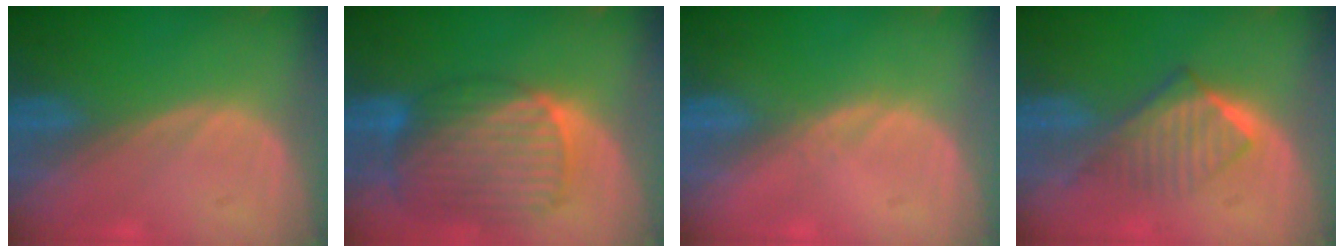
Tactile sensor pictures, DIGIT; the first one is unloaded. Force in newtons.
{"total": 10.7, "press": 9.2, "slide": 5.4}
{"total": 0.8, "press": 0.6, "slide": 0.5}
{"total": 6.5, "press": 5.9, "slide": 2.7}